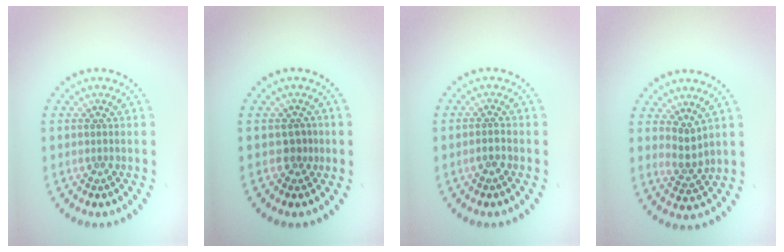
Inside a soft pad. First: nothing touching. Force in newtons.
{"total": 1.3, "press": 1.0, "slide": 0.9}
{"total": 1.1, "press": 1.0, "slide": 0.5}
{"total": 2.0, "press": 1.6, "slide": 1.2}